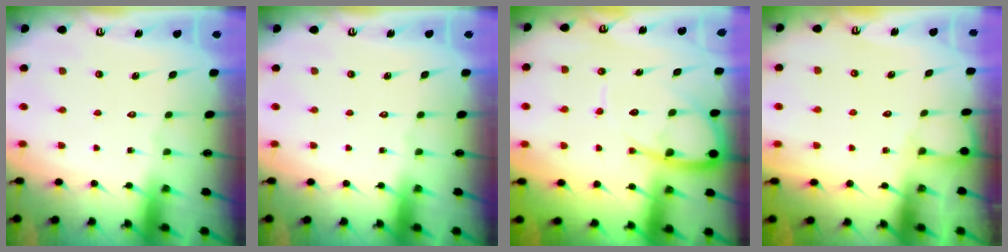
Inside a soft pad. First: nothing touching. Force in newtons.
{"total": 0.0}
{"total": 10.4, "press": 10.3, "slide": 1.2}
{"total": 3.8, "press": 3.8, "slide": 0.4}